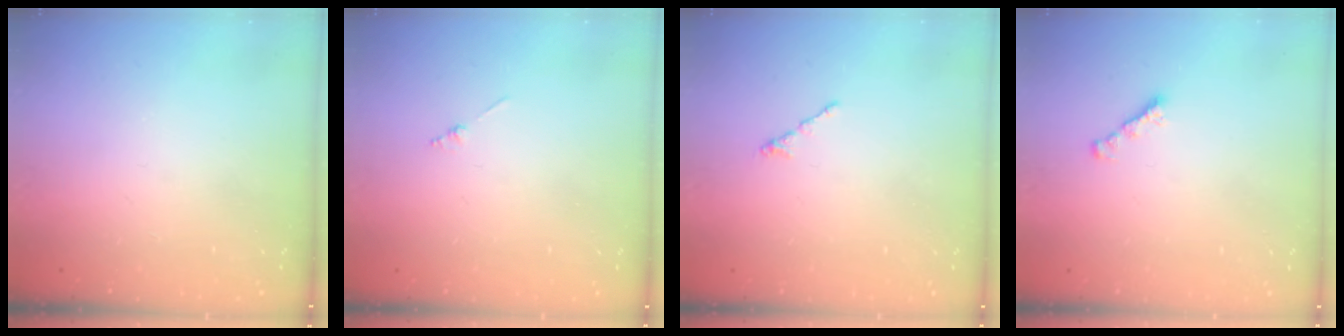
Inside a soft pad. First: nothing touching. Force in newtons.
{"total": 0.8, "press": 0.8, "slide": 0.2}
{"total": 0.5, "press": 0.4, "slide": 0.3}
{"total": 1.7, "press": 1.6, "slide": 0.5}